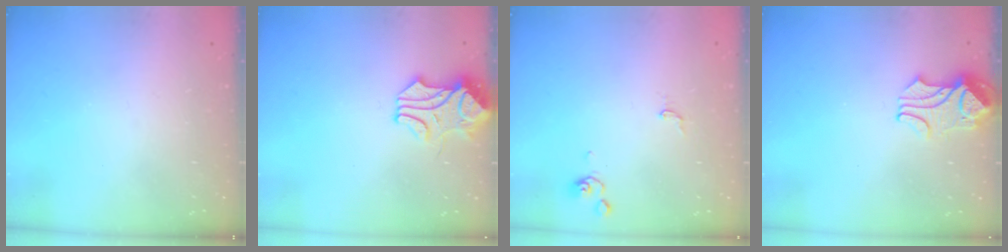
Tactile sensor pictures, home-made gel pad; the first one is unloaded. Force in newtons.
{"total": 1.4, "press": 1.4, "slide": 0.0}
{"total": 2.2, "press": 2.2, "slide": 0.3}
{"total": 2.3, "press": 2.3, "slide": 0.6}